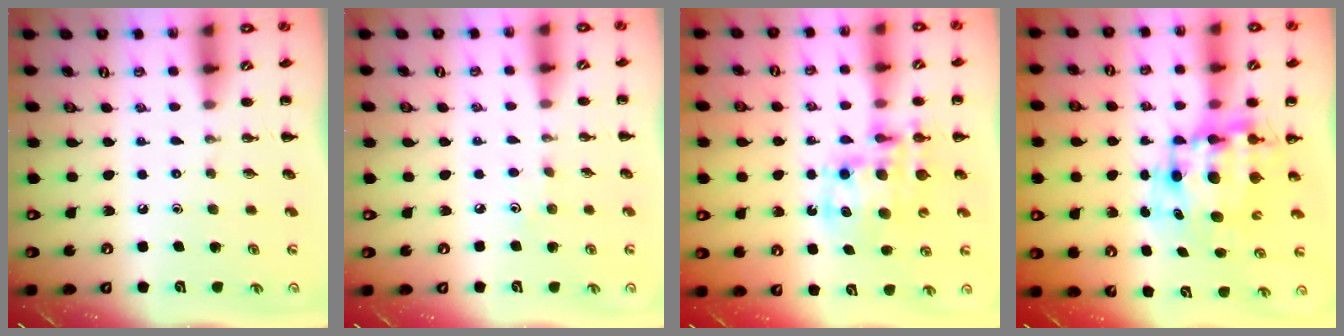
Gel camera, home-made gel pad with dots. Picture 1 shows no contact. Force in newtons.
{"total": 2.8, "press": 2.7, "slide": 0.8}
{"total": 12.0, "press": 11.7, "slide": 2.7}
{"total": 9.8, "press": 9.5, "slide": 2.4}